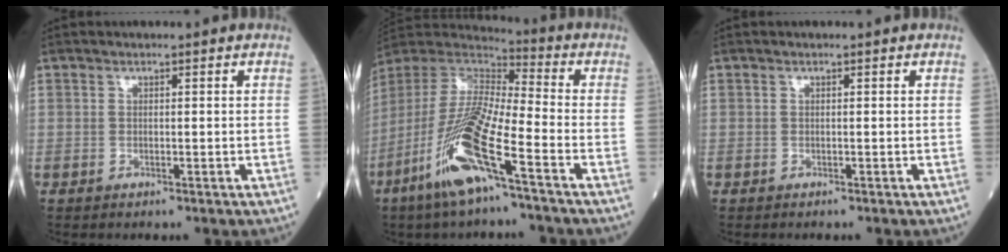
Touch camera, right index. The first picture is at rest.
{"total": 16.6, "force": [-8.2, 1.5, 14.4], "torque": [-0.314, -0.032, -0.167]}
{"total": 0.0}